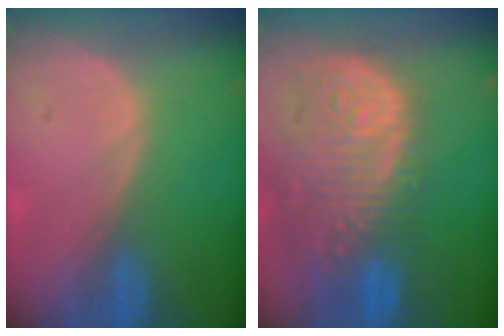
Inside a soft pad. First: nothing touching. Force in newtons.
{"total": 14.2, "press": 11.7, "slide": 8.1}